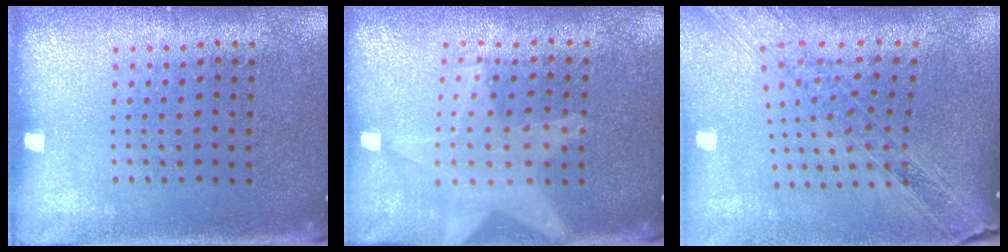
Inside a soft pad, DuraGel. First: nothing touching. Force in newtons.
{"total": 1.3, "press": 1.3, "slide": 0.5}
{"total": 1.6, "press": 1.5, "slide": 0.6}